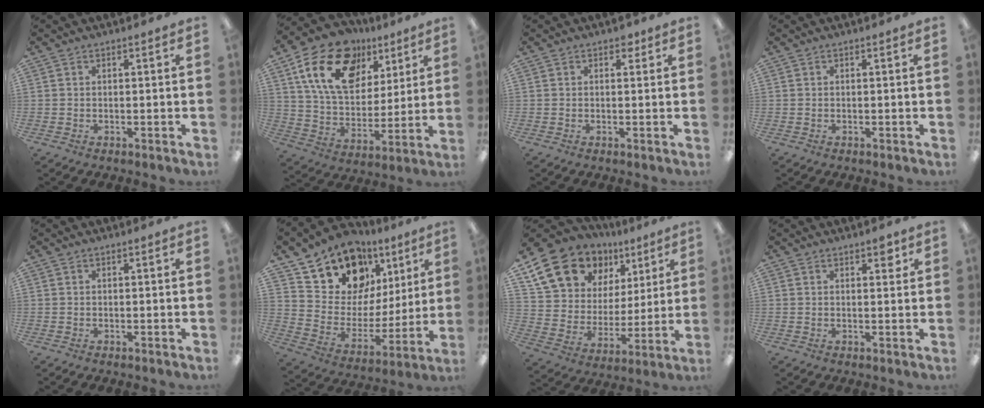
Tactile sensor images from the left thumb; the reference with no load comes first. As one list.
[{"total": 20.9, "force": [10.6, 13.5, 12.0], "torque": [-0.212, -0.037, 0.194]}, {"total": 1.6, "force": [0.9, 1.1, 0.8], "torque": [0.000, -0.004, 0.013]}, {"total": 0.0}, {"total": 0.0}, {"total": 16.3, "force": [11.7, 10.1, 5.2], "torque": [-0.096, -0.082, 0.215]}, {"total": 18.8, "force": [12.2, 12.3, 7.2], "torque": [-0.140, -0.065, 0.229]}, {"total": 2.4, "force": [1.6, 1.1, 1.3], "torque": [-0.003, -0.008, 0.023]}]